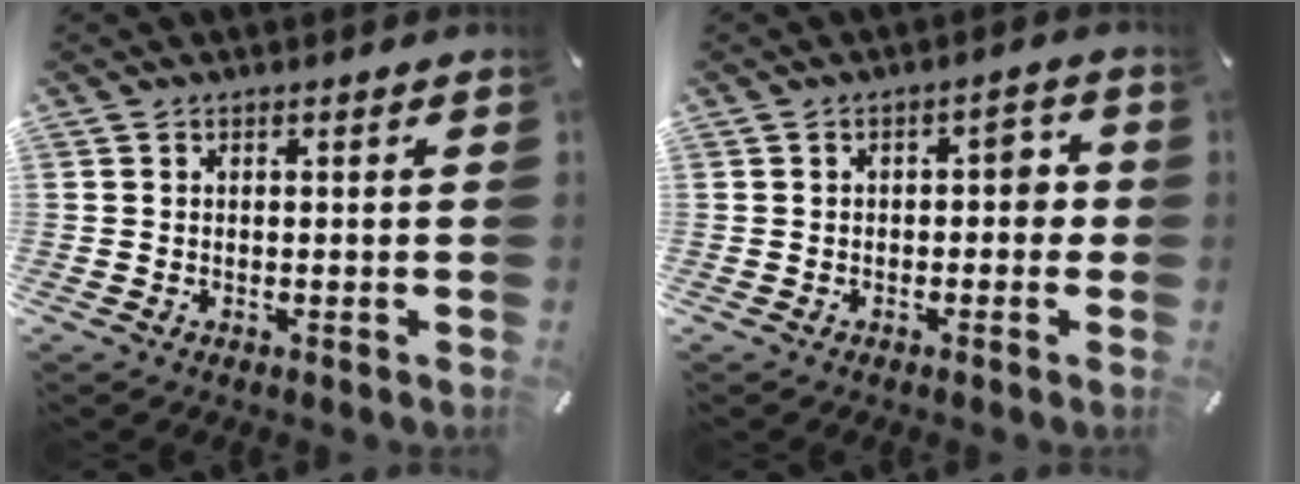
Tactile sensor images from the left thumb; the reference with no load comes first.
{"total": 3.6, "force": [-0.7, 2.2, 2.8], "torque": [-0.038, 0.010, -0.023]}